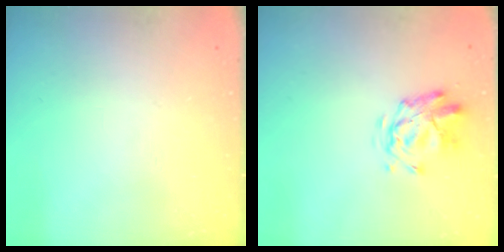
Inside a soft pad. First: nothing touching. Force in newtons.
{"total": 2.9, "press": 2.5, "slide": 1.5}